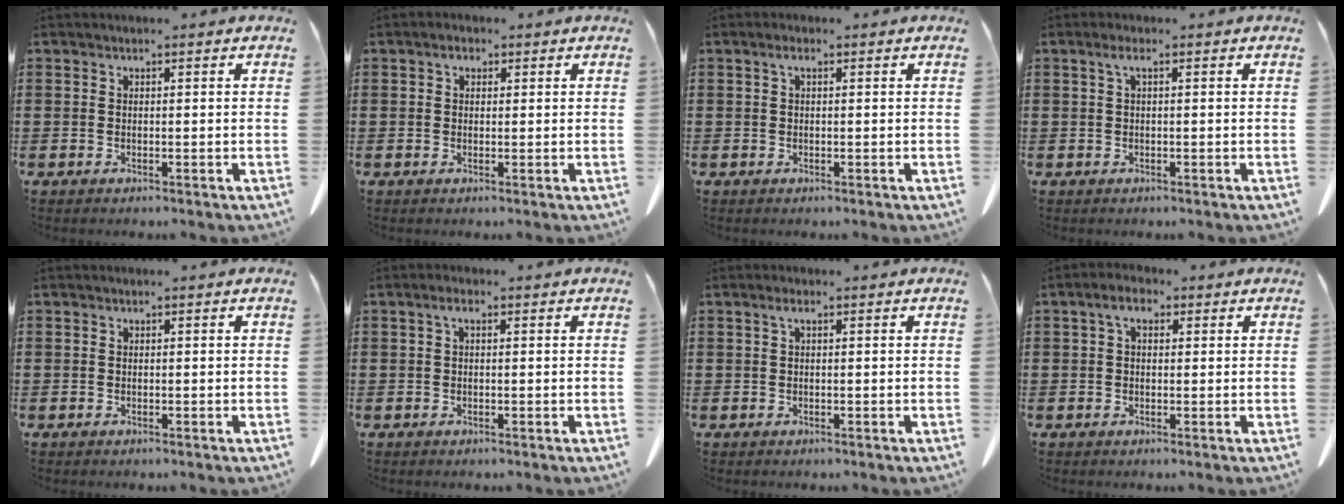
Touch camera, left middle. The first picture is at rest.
{"total": 1.5, "force": [0.6, 1.0, 1.0], "torque": [-0.023, 0.007, 0.010]}
{"total": 1.3, "force": [0.2, 0.4, 1.2], "torque": [-0.025, 0.005, 0.002]}
{"total": 1.5, "force": [0.1, 0.3, 1.5], "torque": [-0.030, 0.001, 0.002]}
{"total": 0.0}
{"total": 1.5, "force": [0.0, 0.6, 1.4], "torque": [-0.029, 0.004, -0.001]}
{"total": 1.2, "force": [0.1, 0.3, 1.2], "torque": [-0.024, 0.002, 0.002]}
{"total": 3.2, "force": [1.2, 1.7, 2.5], "torque": [-0.055, 0.009, 0.018]}